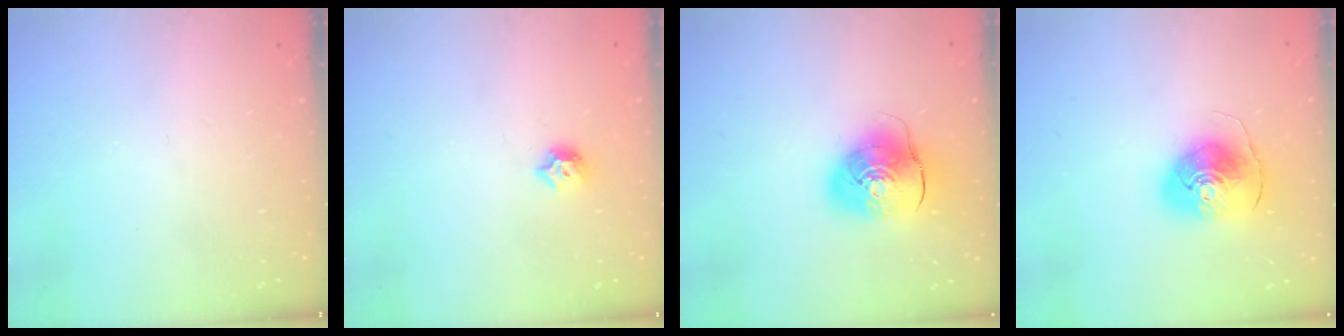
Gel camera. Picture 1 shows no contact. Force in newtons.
{"total": 6.3, "press": 6.3, "slide": 0.8}
{"total": 11.8, "press": 11.7, "slide": 1.9}
{"total": 10.2, "press": 10.1, "slide": 1.5}